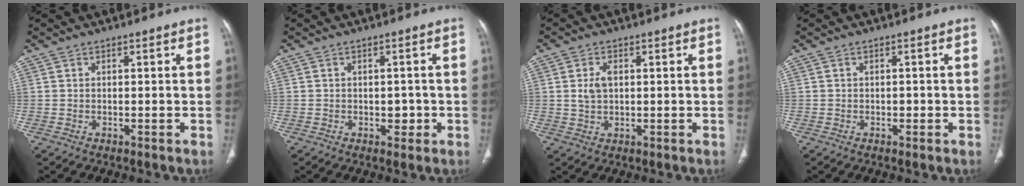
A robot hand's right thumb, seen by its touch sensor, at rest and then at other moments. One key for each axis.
{"total": 2.4, "fx": -0.6, "fy": 1.8, "fz": 1.5, "tx": -0.006, "ty": 0.004, "tz": -0.005}
{"total": 3.7, "fx": 0.6, "fy": 2.3, "fz": 2.8, "tx": -0.054, "ty": 0.002, "tz": 0.014}
{"total": 1.0, "fx": -0.3, "fy": 0.8, "fz": 0.6, "tx": -0.005, "ty": 0.002, "tz": -0.004}